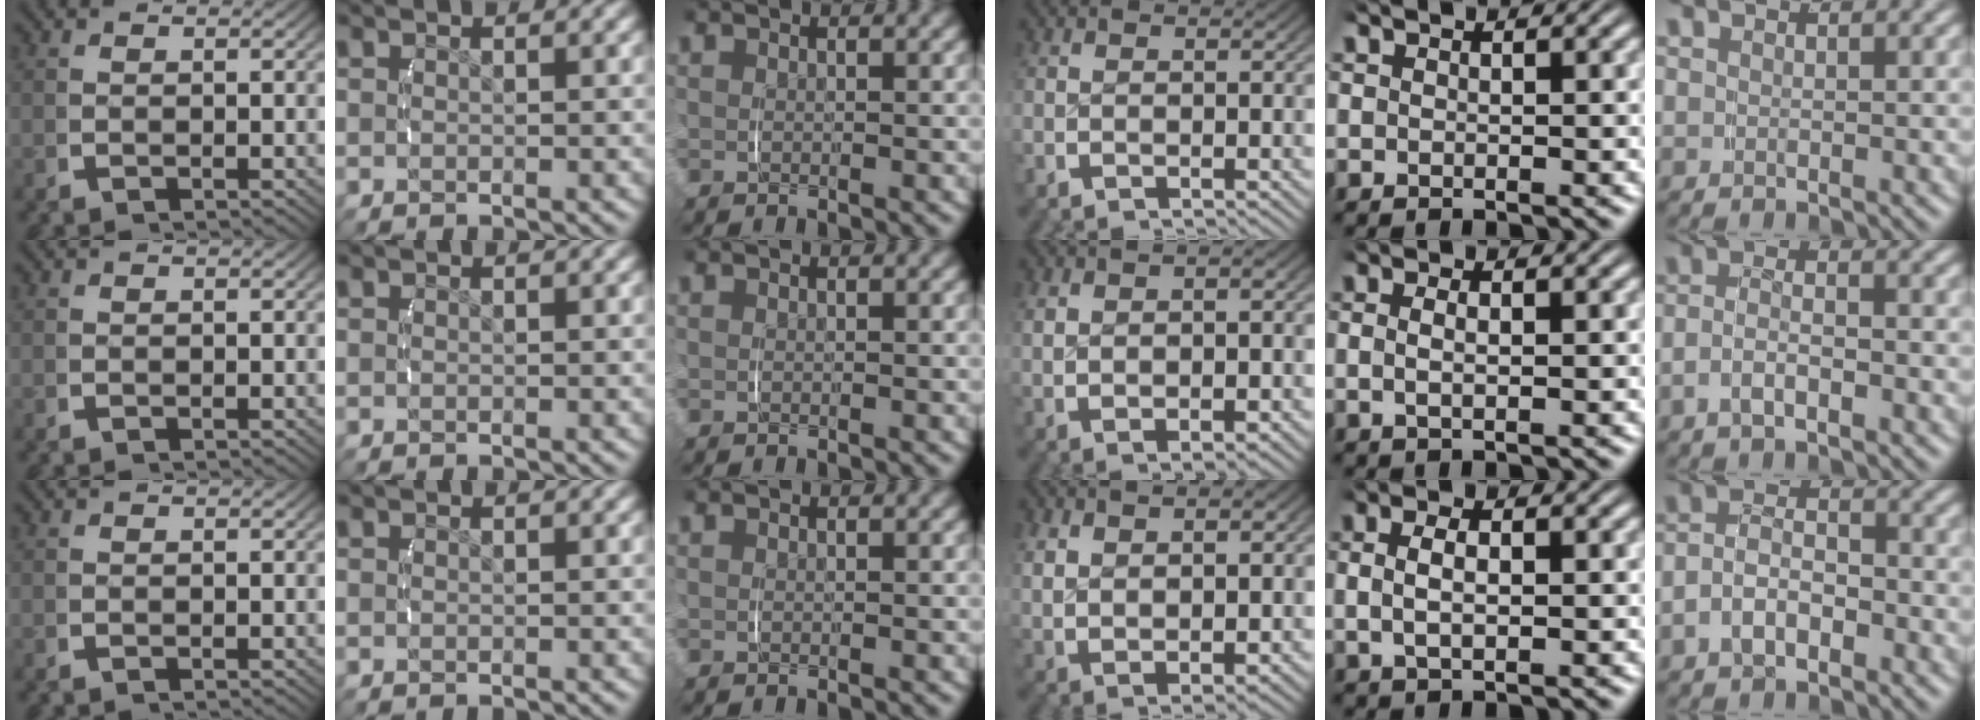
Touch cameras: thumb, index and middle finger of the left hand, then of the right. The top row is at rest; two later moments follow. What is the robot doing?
{"motion": "lift_and_place", "object": "scarf"}